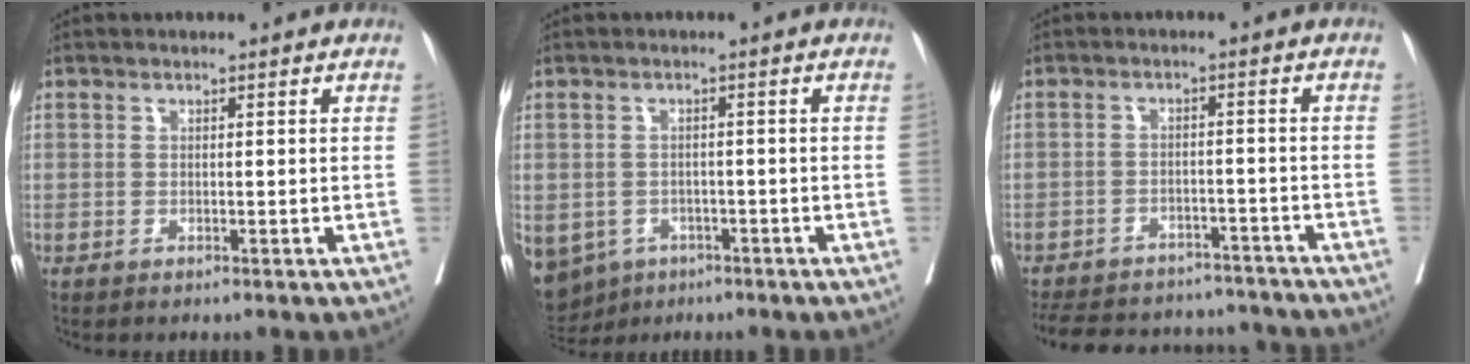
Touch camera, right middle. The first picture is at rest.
{"total": 12.3, "force": [-6.5, 9.6, 4.0], "torque": [-0.123, -0.006, -0.083]}
{"total": 18.5, "force": [-16.5, 6.2, 5.3], "torque": [-0.140, 0.001, -0.218]}